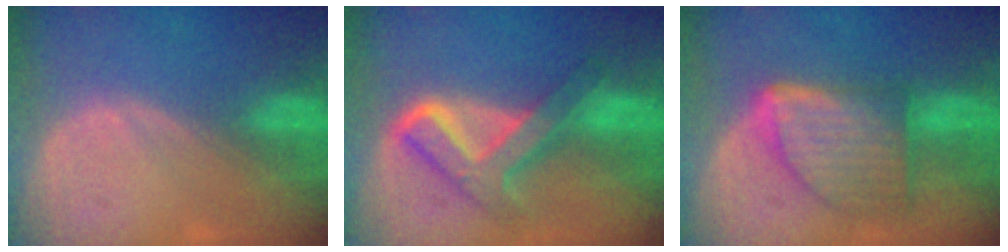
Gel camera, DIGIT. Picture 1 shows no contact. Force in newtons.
{"total": 8.1, "press": 8.1, "slide": 0.7}
{"total": 9.1, "press": 9.1, "slide": 0.6}